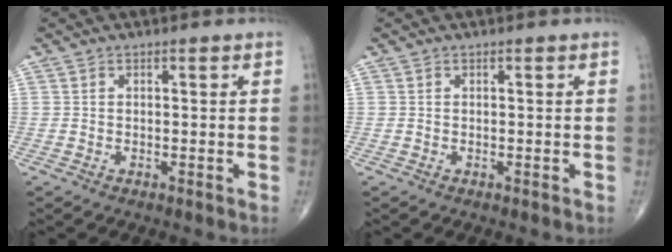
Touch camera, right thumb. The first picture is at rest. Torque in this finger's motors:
{"motor_torque": [-0.03, 0.03, 0.00, 0.00, 0.00]}